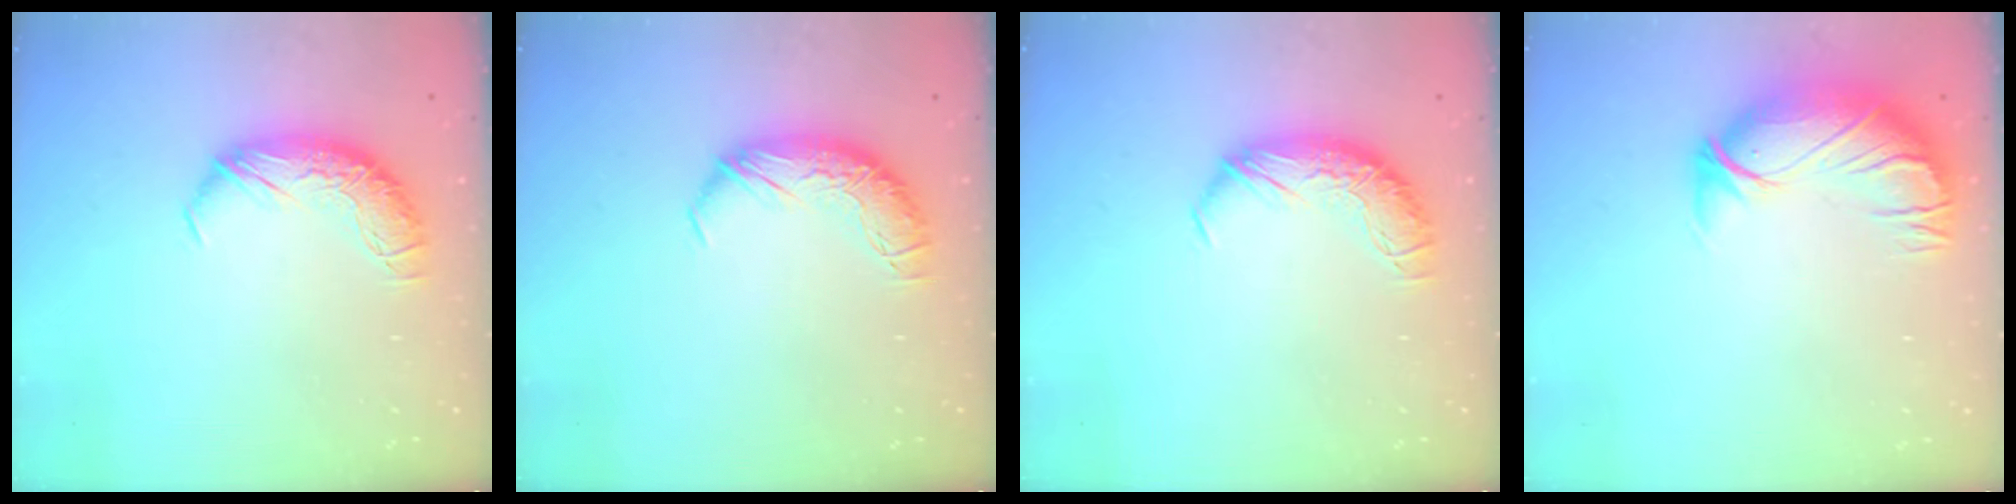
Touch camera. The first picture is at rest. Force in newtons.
{"total": 0.0}
{"total": 0.0}
{"total": 2.9, "press": 0.3, "slide": 2.9}